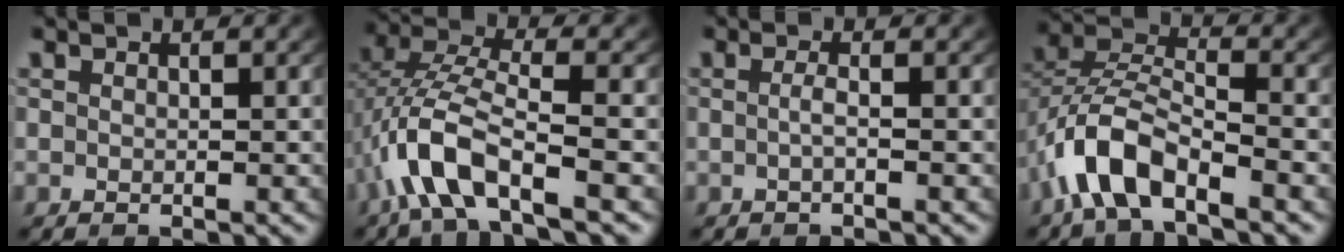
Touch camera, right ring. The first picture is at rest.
{"total": 5.8, "force": [-1.9, 2.7, 4.8], "torque": [-0.132, -0.018, -0.024]}
{"total": 1.2, "force": [-0.7, -0.4, 0.9], "torque": [-0.025, -0.008, -0.006]}
{"total": 6.2, "force": [-2.2, 4.0, 4.2], "torque": [-0.104, -0.013, -0.042]}